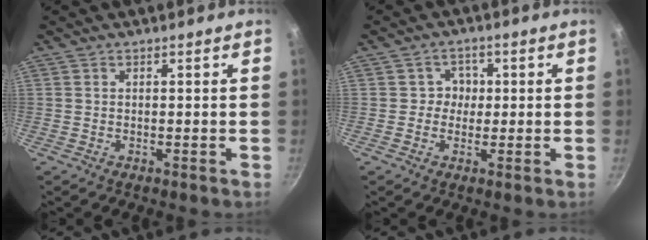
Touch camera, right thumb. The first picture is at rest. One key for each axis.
{"total": 3.3, "fx": 0.1, "fy": 3.1, "fz": 1.2, "tx": 0.010, "ty": 0.009, "tz": -0.007}